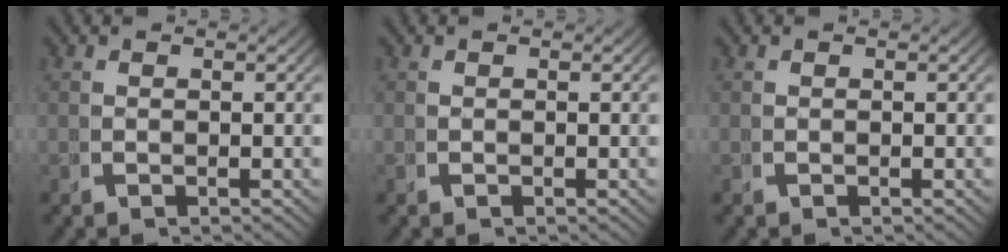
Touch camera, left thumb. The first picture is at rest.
{"total": 0.0}
{"total": 0.0}